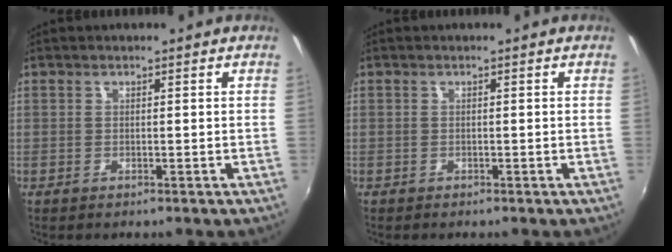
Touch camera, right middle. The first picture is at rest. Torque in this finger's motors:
{"motor_torque": [1.07, -1.07, -0.08, -0.21]}